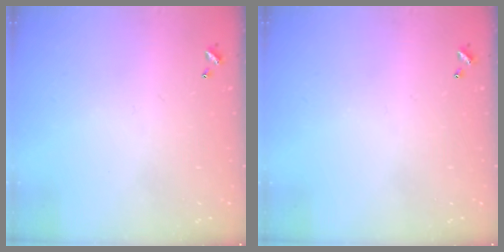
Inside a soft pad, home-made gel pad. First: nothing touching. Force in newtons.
{"total": 0.0}